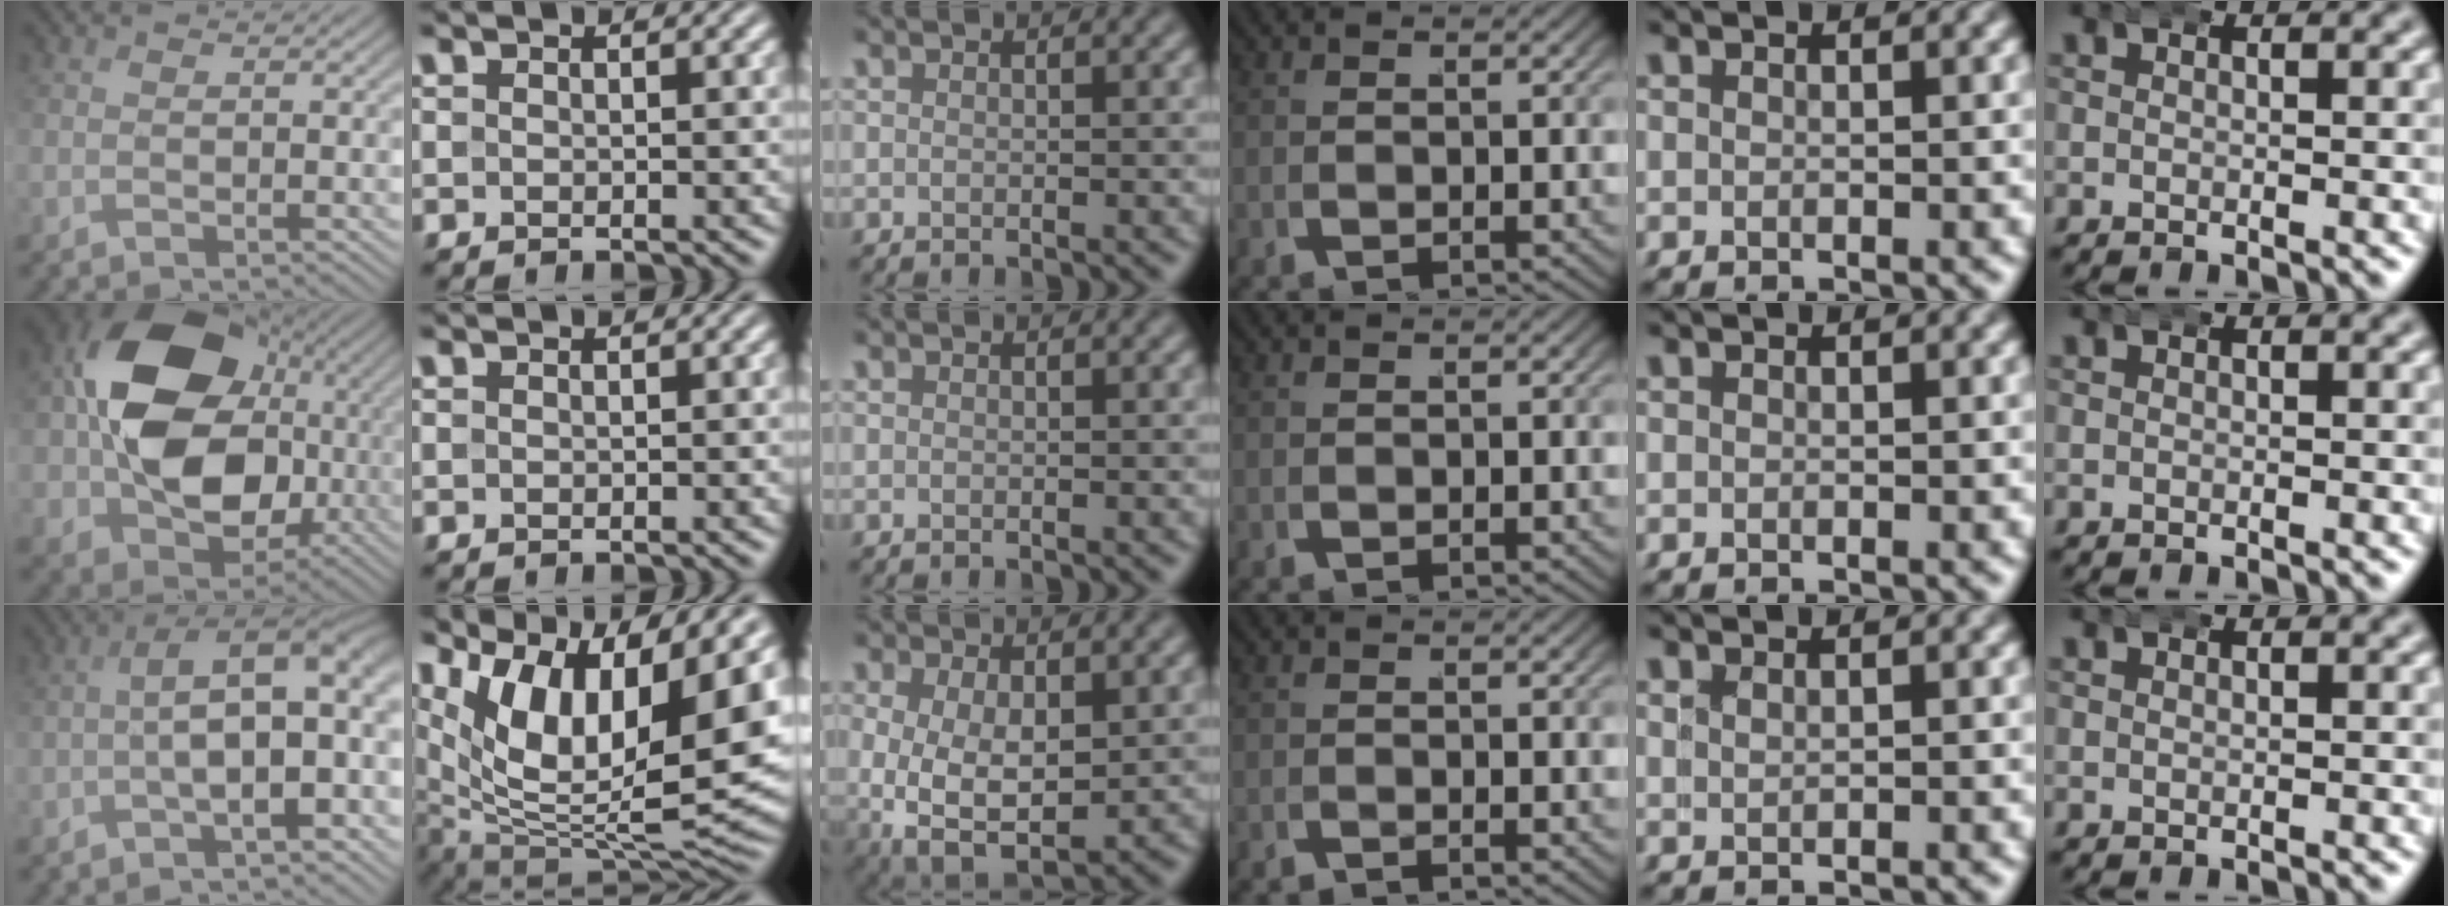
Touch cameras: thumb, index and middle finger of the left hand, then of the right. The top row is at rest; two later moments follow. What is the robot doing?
{"motion": "wrap", "object": "bandana"}